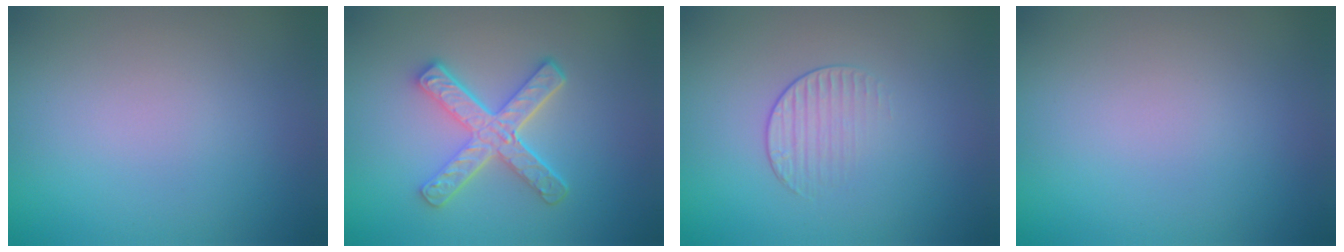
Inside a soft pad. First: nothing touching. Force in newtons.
{"total": 4.9, "press": 3.6, "slide": 3.3}
{"total": 1.5, "press": 0.7, "slide": 1.3}
{"total": 0.0}